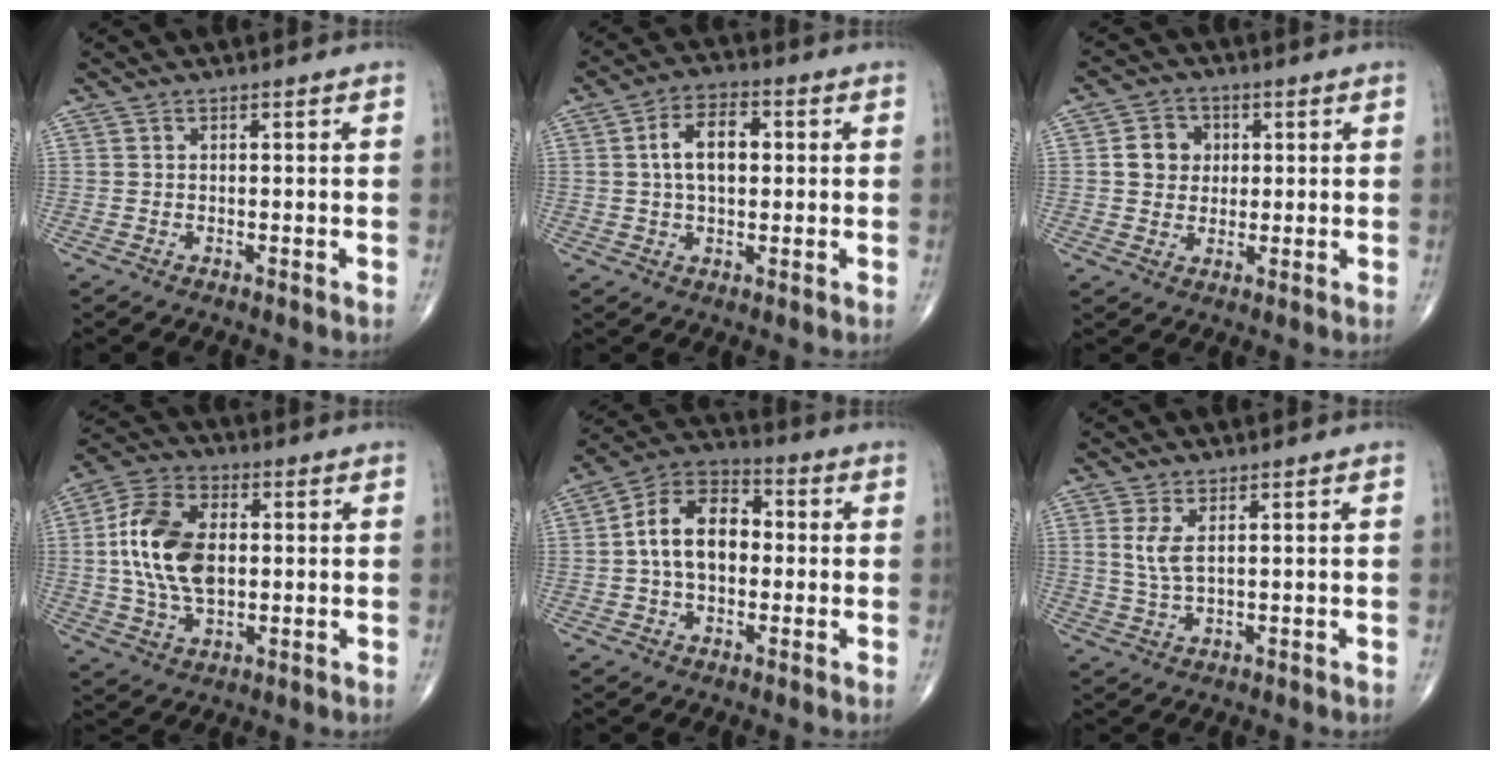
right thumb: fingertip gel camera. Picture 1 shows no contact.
{"total": 8.6, "force": [1.2, 4.9, 6.9], "torque": [-0.112, 0.015, 0.017]}
{"total": 6.2, "force": [1.0, 5.5, 2.7], "torque": [-0.015, 0.001, 0.013]}
{"total": 15.2, "force": [0.9, 9.1, 12.1], "torque": [-0.232, 0.011, 0.016]}
{"total": 12.5, "force": [0.2, 8.2, 9.4], "torque": [-0.150, 0.031, -0.007]}
{"total": 4.0, "force": [1.3, 1.3, 3.5], "torque": [-0.082, -0.009, 0.033]}